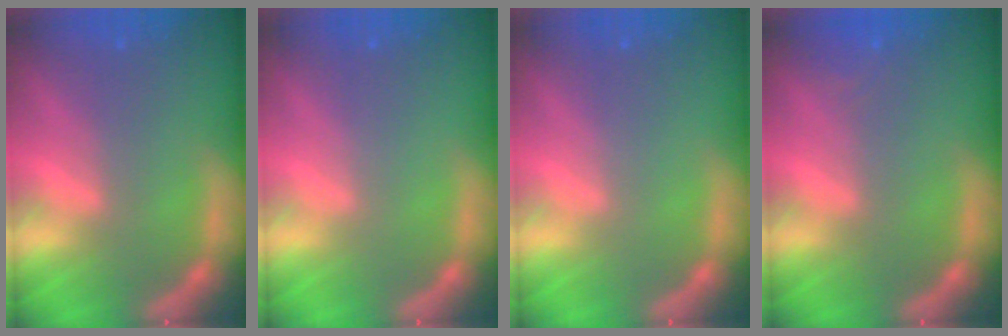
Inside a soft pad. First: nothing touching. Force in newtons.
{"total": 0.0}
{"total": 0.0}
{"total": 1.4}